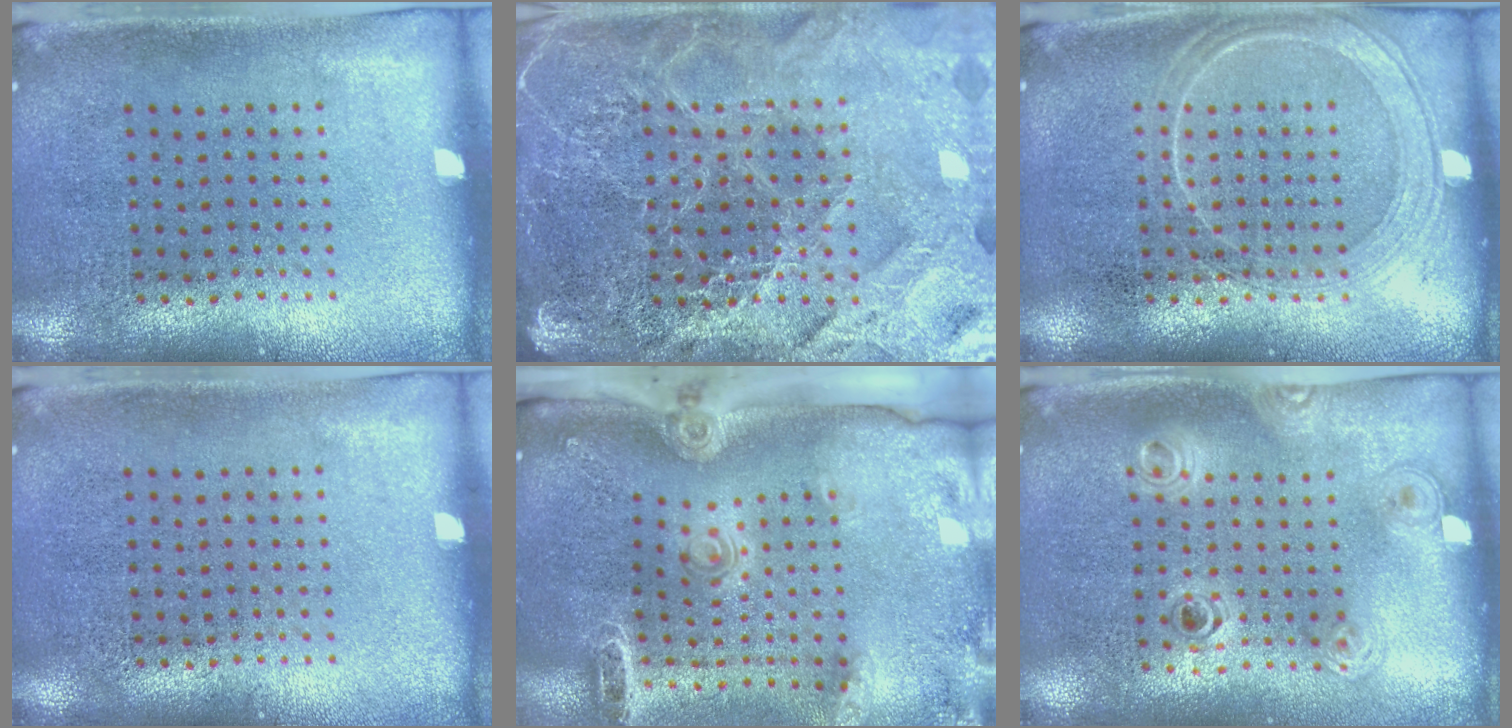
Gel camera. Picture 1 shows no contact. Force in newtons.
{"total": 5.0, "press": 4.5, "slide": 2.1}
{"total": 2.2, "press": 2.1, "slide": 0.4}
{"total": 0.0}
{"total": 2.8, "press": 2.1, "slide": 1.9}
{"total": 1.2, "press": 1.1, "slide": 0.5}